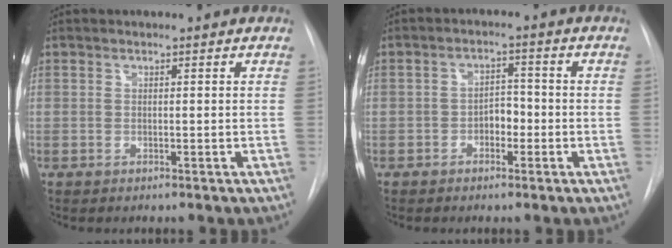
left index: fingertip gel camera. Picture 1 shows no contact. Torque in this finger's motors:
{"motor_torque": [0.06, 0.03, -0.02, 0.01]}